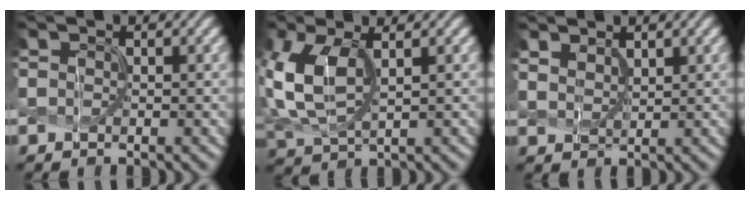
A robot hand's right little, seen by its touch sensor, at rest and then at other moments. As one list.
[{"total": 6.8, "force": [1.5, 3.5, 5.7], "torque": [-0.147, 0.004, 0.033]}, {"total": 1.9, "force": [1.6, 0.7, 0.7], "torque": [-0.023, -0.001, 0.037]}]